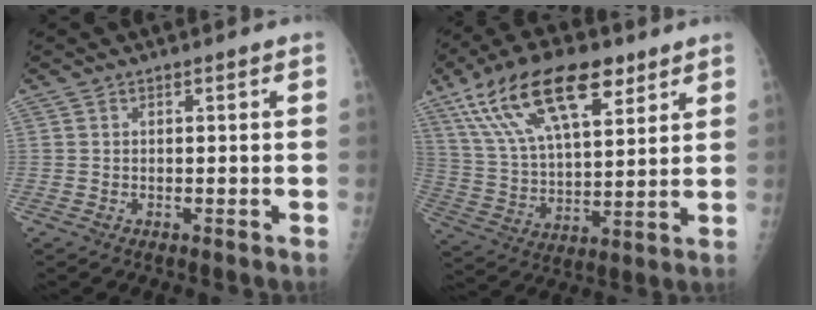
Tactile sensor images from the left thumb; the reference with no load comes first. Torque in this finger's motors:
{"motor_torque": [1.08, 1.48, 1.69, -1.08, 0.40]}